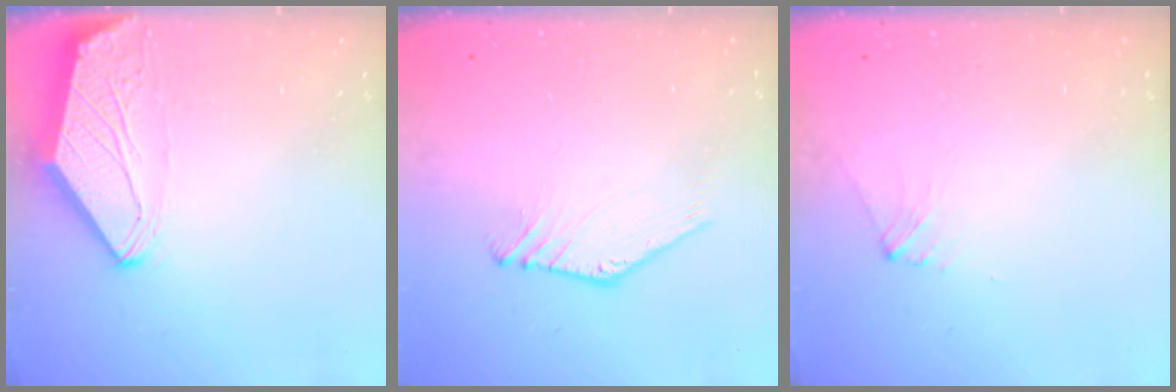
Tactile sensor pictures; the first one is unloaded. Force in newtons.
{"total": 2.1, "press": 2.1, "slide": 0.1}
{"total": 2.0, "press": 2.0, "slide": 0.3}